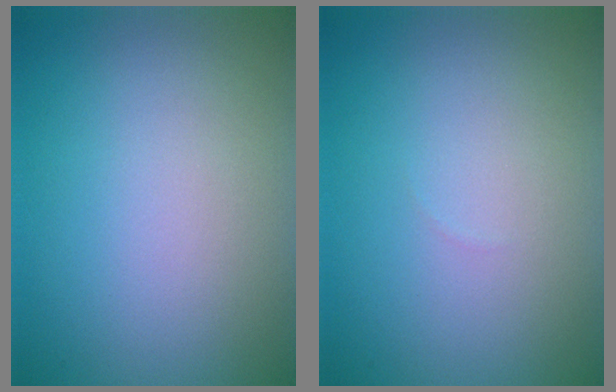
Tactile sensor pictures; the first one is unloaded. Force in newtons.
{"total": 0.0}